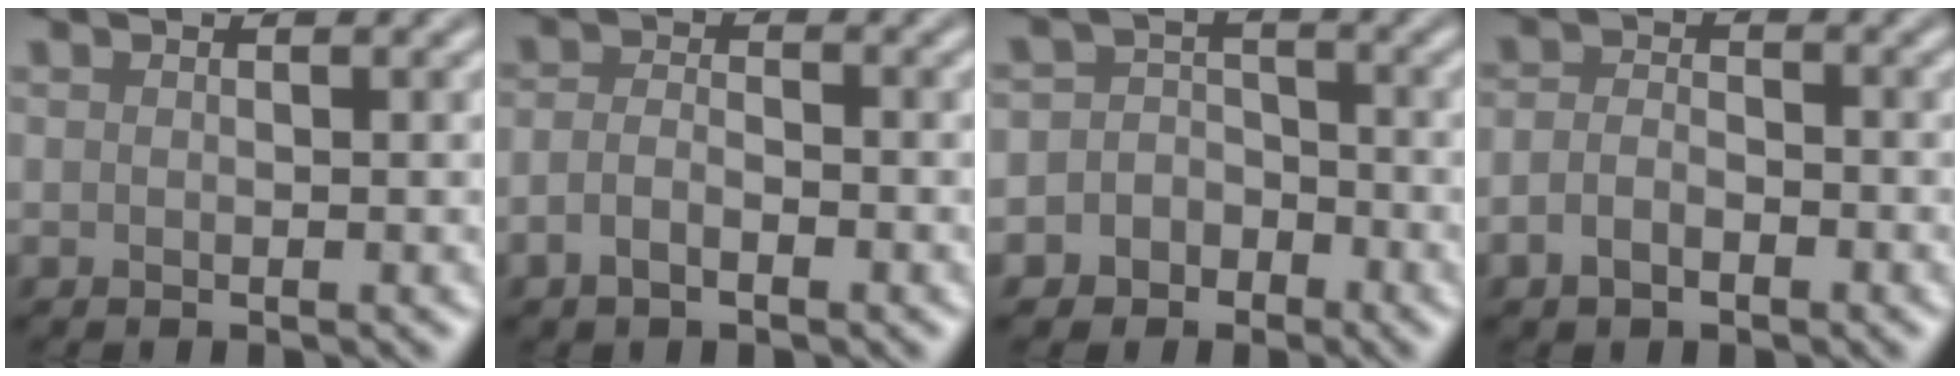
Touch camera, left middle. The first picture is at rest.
{"total": 2.2, "force": [-1.1, 1.2, 1.6], "torque": [-0.032, 0.001, -0.025]}
{"total": 5.5, "force": [-2.9, 4.6, 0.4], "torque": [0.022, 0.002, -0.068]}
{"total": 2.4, "force": [-1.2, 1.5, 1.5], "torque": [-0.030, 0.001, -0.028]}